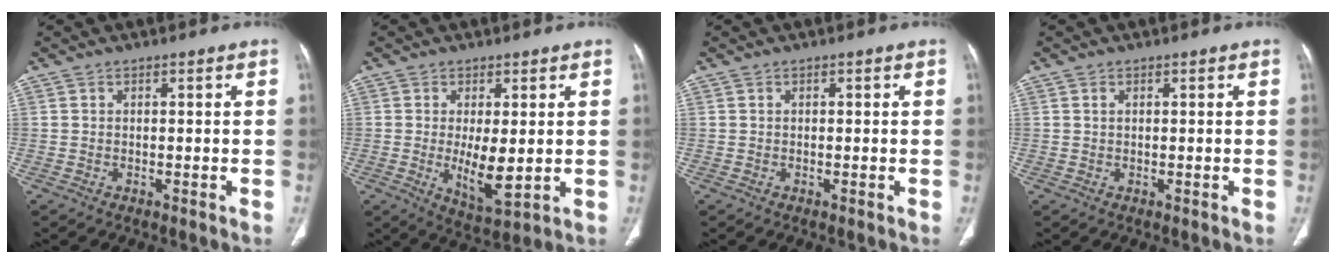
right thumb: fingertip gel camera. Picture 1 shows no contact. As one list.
[{"total": 7.8, "force": [-0.3, 3.0, 7.2], "torque": [-0.116, -0.022, 0.006]}, {"total": 0.0}, {"total": 0.6, "force": [0.2, 0.4, 0.4], "torque": [-0.009, 0.001, 0.005]}]